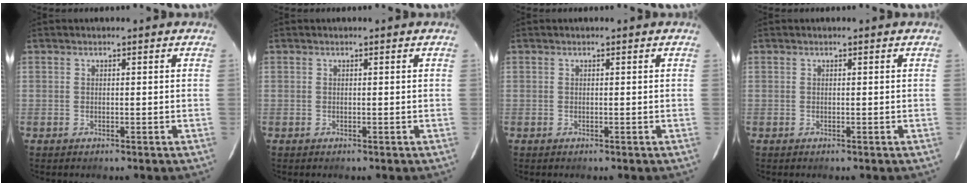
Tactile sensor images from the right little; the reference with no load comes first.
{"total": 0.0}
{"total": 0.0}
{"total": 0.0}